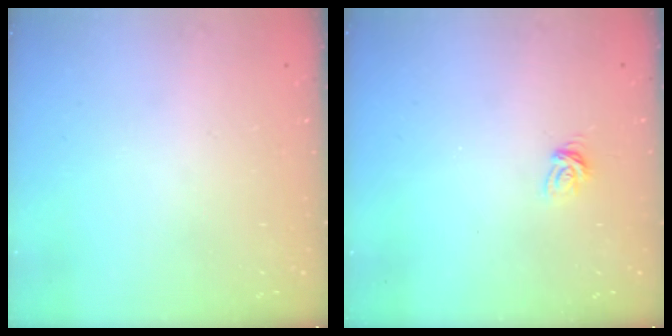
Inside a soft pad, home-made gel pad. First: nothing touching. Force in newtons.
{"total": 4.5, "press": 4.5, "slide": 0.2}